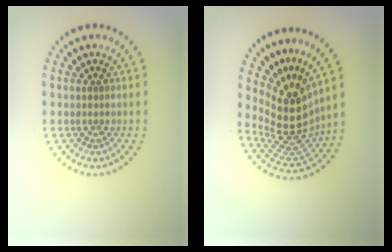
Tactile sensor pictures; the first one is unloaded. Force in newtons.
{"total": 5.0, "press": 3.5, "slide": 3.5}